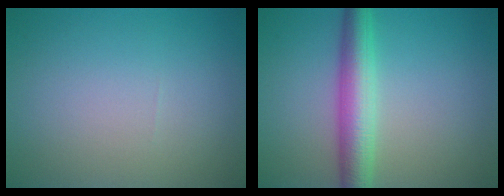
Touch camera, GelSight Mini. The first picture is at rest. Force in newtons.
{"total": 5.0, "press": 5.0, "slide": 0.1}